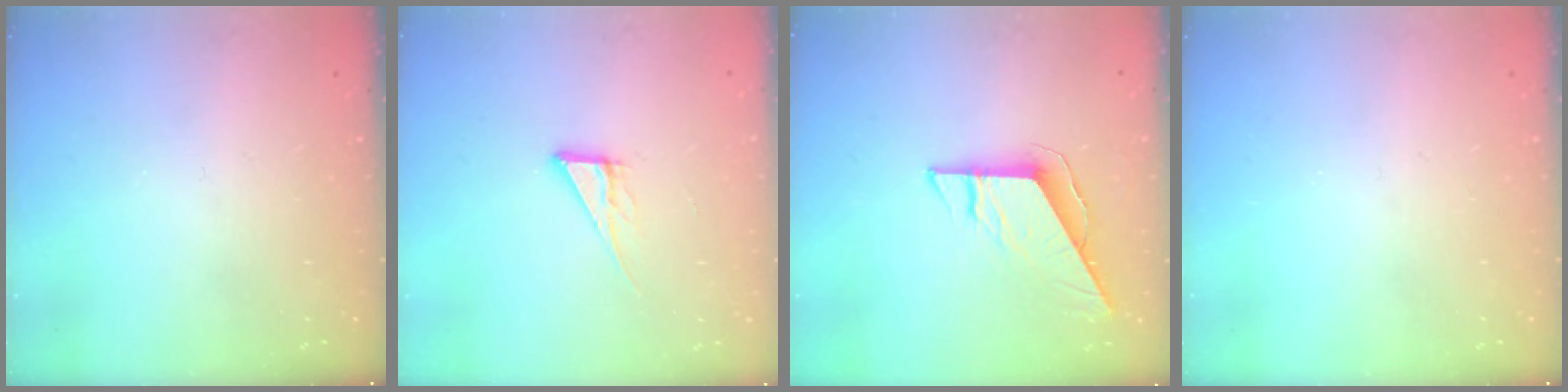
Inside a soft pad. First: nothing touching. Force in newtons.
{"total": 6.6, "press": 6.6, "slide": 0.3}
{"total": 8.1, "press": 8.1, "slide": 0.4}
{"total": 0.0}